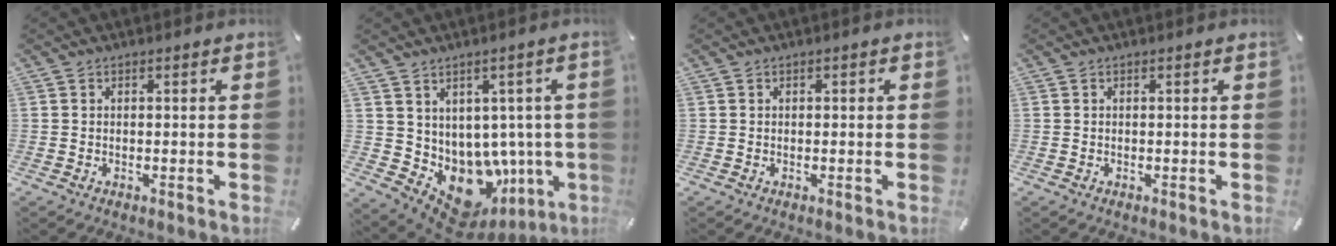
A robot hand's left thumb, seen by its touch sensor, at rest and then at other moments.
{"total": 9.8, "force": [-2.7, 7.7, 5.5], "torque": [-0.077, -0.032, -0.031]}
{"total": 0.0}
{"total": 0.0}